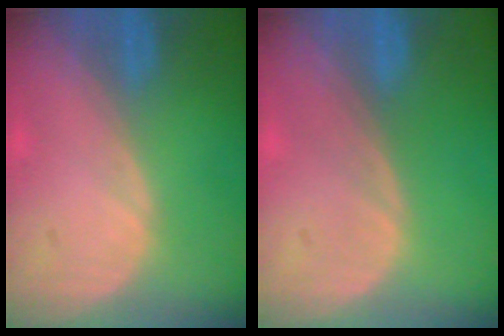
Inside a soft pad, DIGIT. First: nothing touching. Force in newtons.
{"total": 0.0}